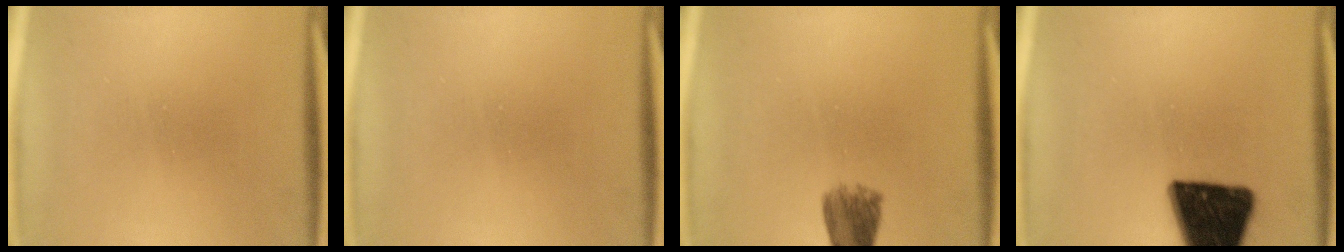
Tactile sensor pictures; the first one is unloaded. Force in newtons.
{"total": 0.0}
{"total": 4.6}
{"total": 18.5}